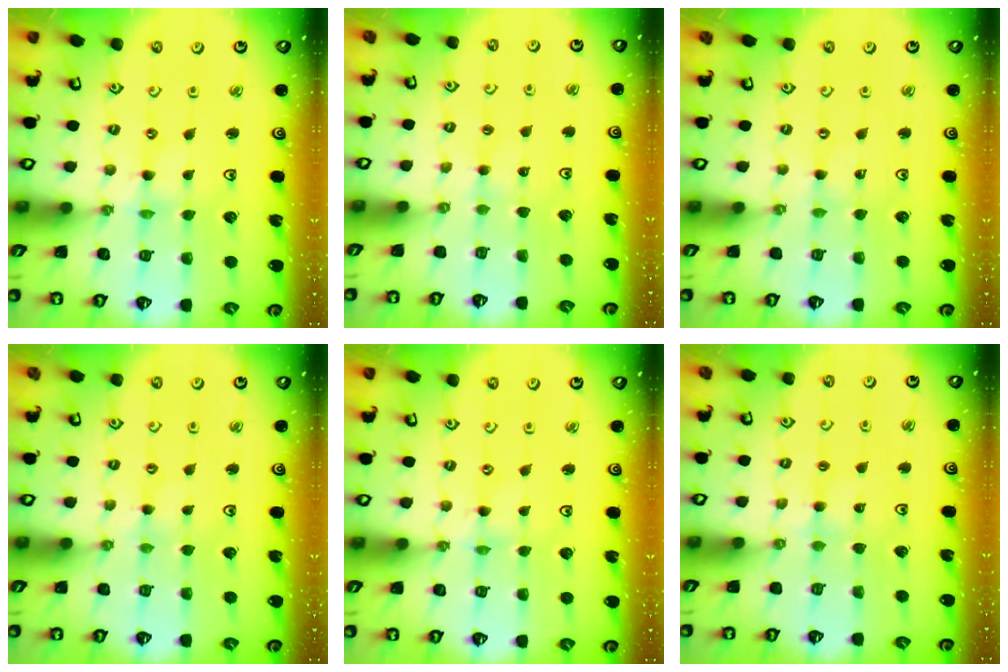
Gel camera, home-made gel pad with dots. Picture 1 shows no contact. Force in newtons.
{"total": 1.7, "press": 1.7, "slide": 0.4}
{"total": 0.0}
{"total": 2.1, "press": 2.0, "slide": 0.4}
{"total": 0.0}
{"total": 3.1, "press": 3.1, "slide": 0.4}